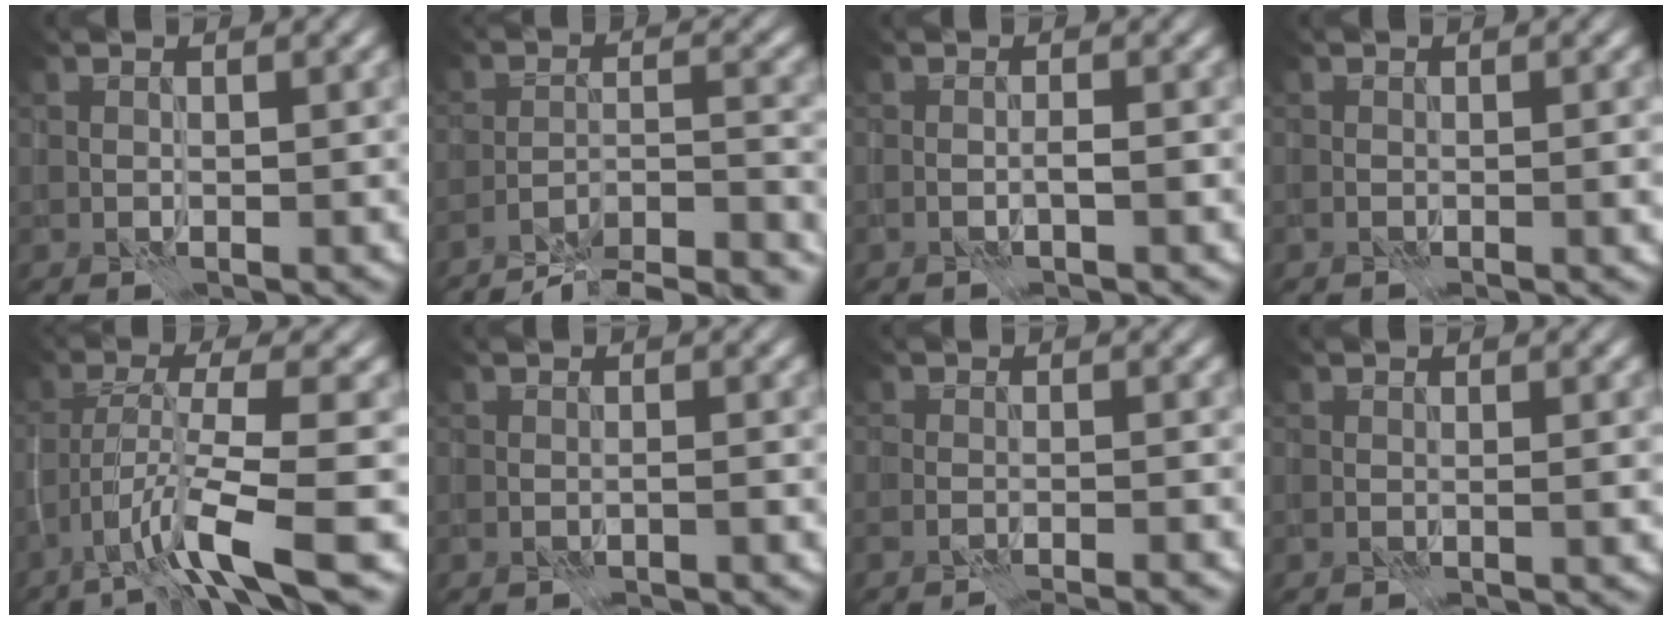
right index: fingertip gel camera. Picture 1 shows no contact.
{"total": 15.5, "force": [-14.5, 3.2, 4.4], "torque": [-0.035, 0.013, -0.183]}
{"total": 0.7, "force": [-0.5, 0.0, 0.5], "torque": [-0.007, 0.008, -0.008]}
{"total": 1.2, "force": [-0.5, 0.3, 1.1], "torque": [-0.013, 0.000, -0.006]}
{"total": 6.6, "force": [-3.9, 0.8, 5.3], "torque": [-0.095, 0.005, -0.070]}
{"total": 0.8, "force": [-0.7, -0.1, 0.1], "torque": [0.001, 0.003, -0.015]}
{"total": 3.7, "force": [-3.4, 0.5, 1.4], "torque": [-0.009, 0.005, -0.051]}
{"total": 0.7, "force": [-0.3, 0.1, 0.7], "torque": [-0.008, 0.002, -0.005]}